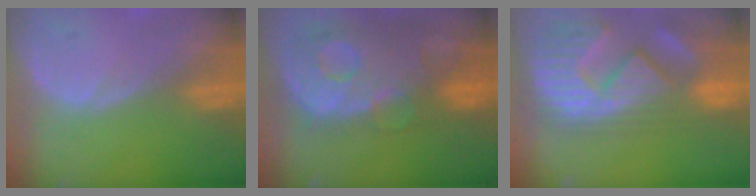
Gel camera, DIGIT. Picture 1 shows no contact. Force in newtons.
{"total": 13.2, "press": 10.9, "slide": 7.5}
{"total": 14.4, "press": 12.2, "slide": 7.6}